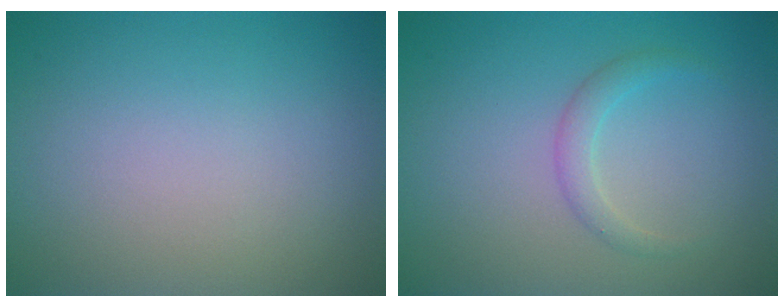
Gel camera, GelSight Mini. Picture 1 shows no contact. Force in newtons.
{"total": 1.5, "press": 1.5, "slide": 0.1}